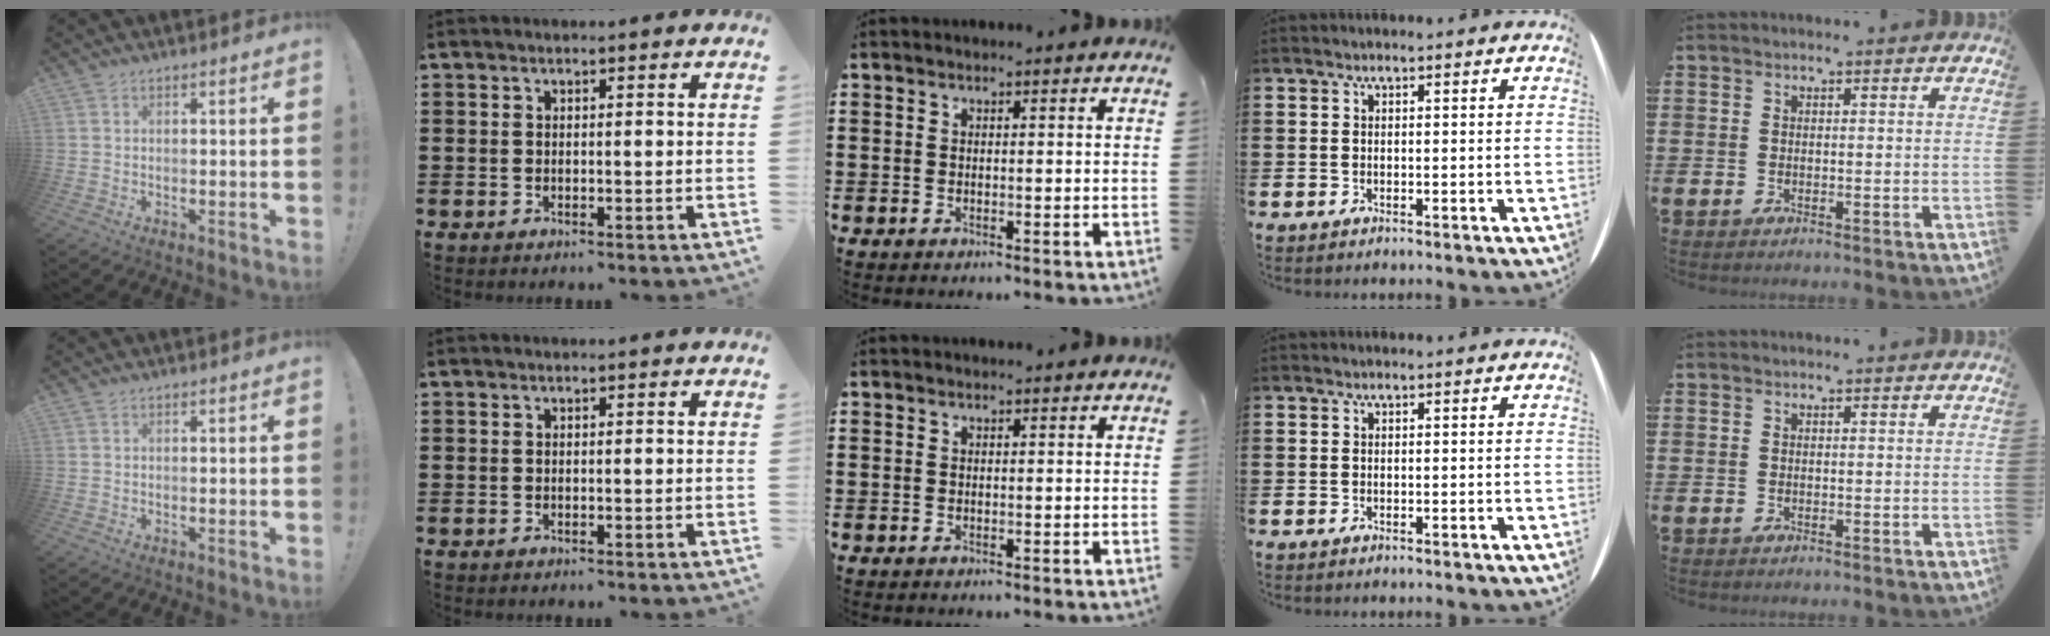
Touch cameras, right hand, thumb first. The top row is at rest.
{}